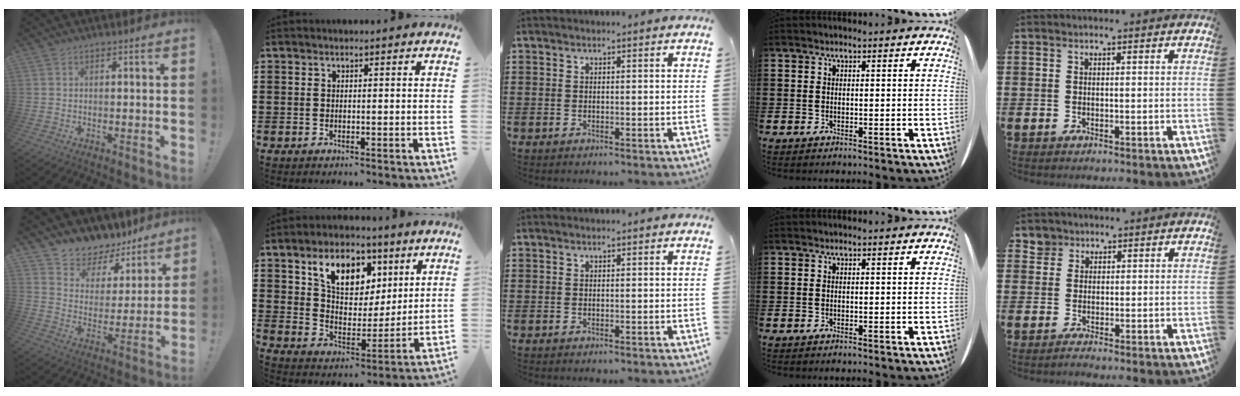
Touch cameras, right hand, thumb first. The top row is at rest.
{"thumb": {"total": 7.8, "force": [6.7, 3.9, 0.5], "torque": [-0.008, -0.073, 0.122]}, "index": {"total": 9.4, "force": [5.2, 6.0, 5.0], "torque": [-0.103, 0.000, 0.089]}, "little": {"total": 1.9, "force": [1.1, 1.4, 0.2], "torque": [0.006, 0.002, 0.018]}}